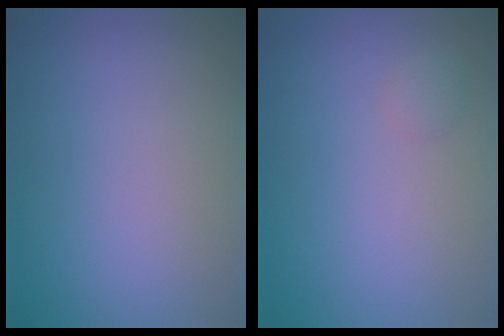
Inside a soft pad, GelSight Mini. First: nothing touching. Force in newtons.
{"total": 0.7, "press": 0.7, "slide": 0.0}